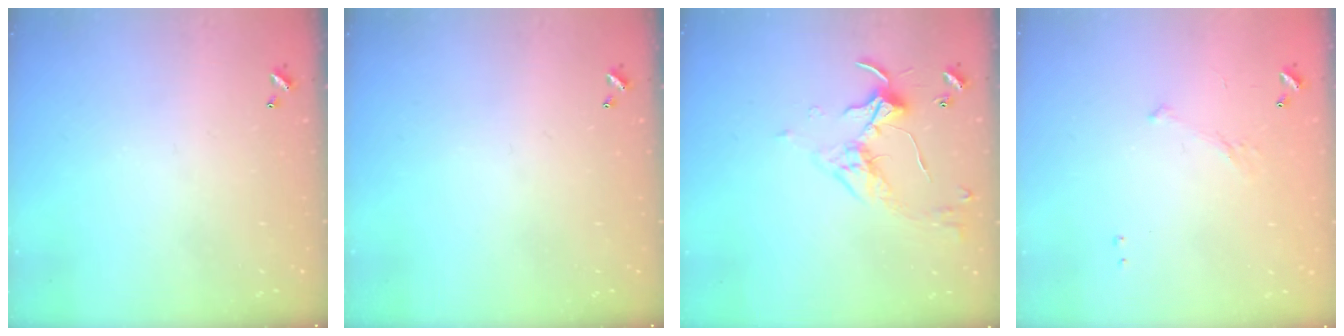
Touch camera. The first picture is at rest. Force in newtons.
{"total": 0.0}
{"total": 3.4, "press": 3.3, "slide": 0.6}
{"total": 4.9, "press": 4.8, "slide": 0.7}